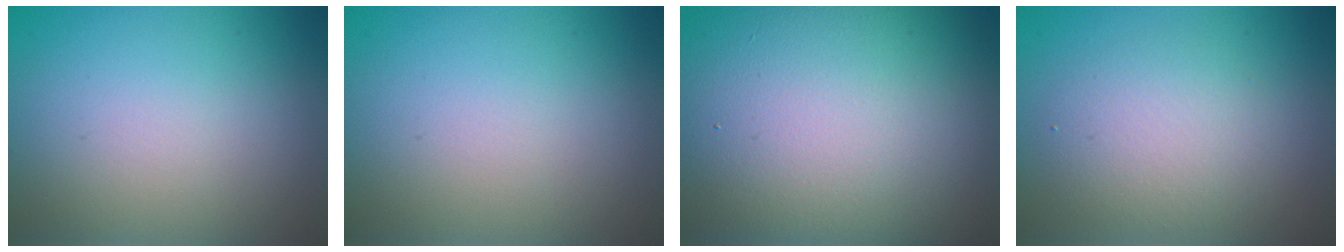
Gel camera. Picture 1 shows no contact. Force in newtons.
{"total": 0.0}
{"total": 18.3, "press": 18.2, "slide": 0.8}
{"total": 3.4, "press": 3.4, "slide": 0.1}